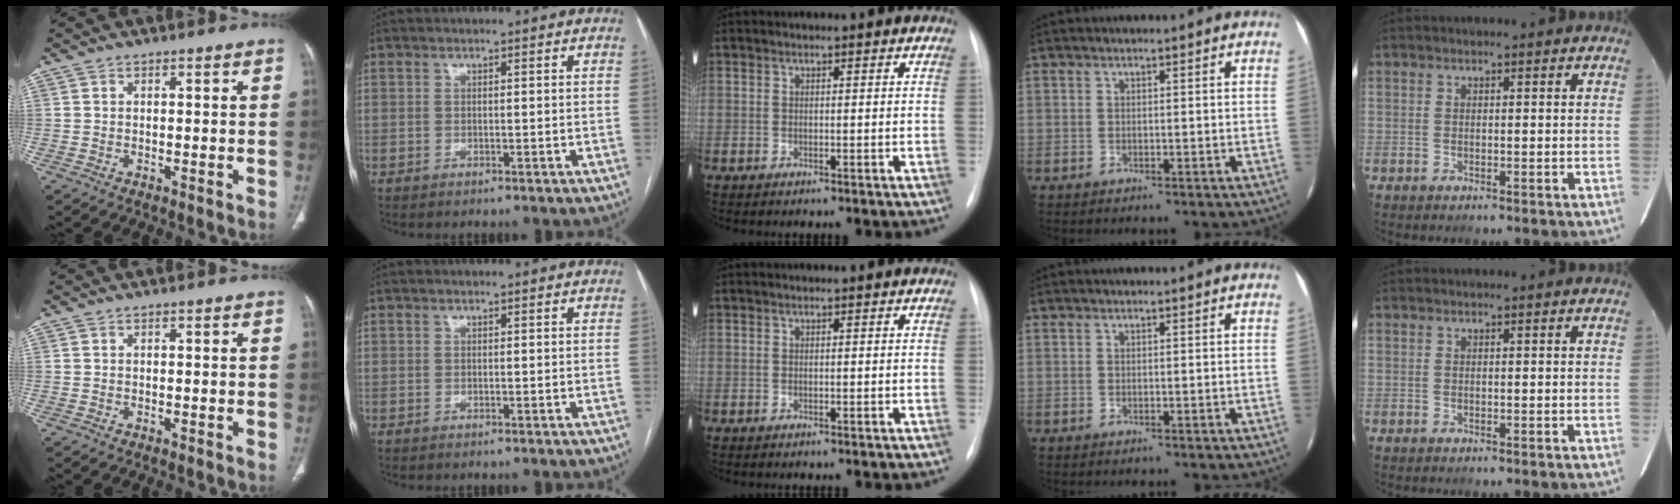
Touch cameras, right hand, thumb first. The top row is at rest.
{}